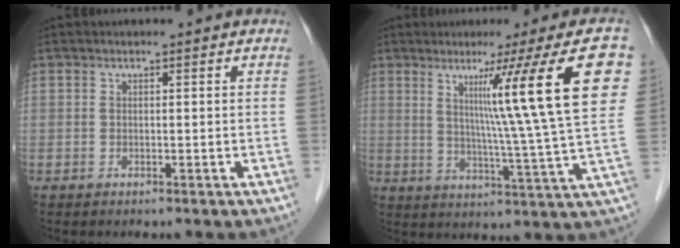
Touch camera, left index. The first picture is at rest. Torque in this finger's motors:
{"motor_torque": [0.57, -0.19, 0.42, 0.21]}